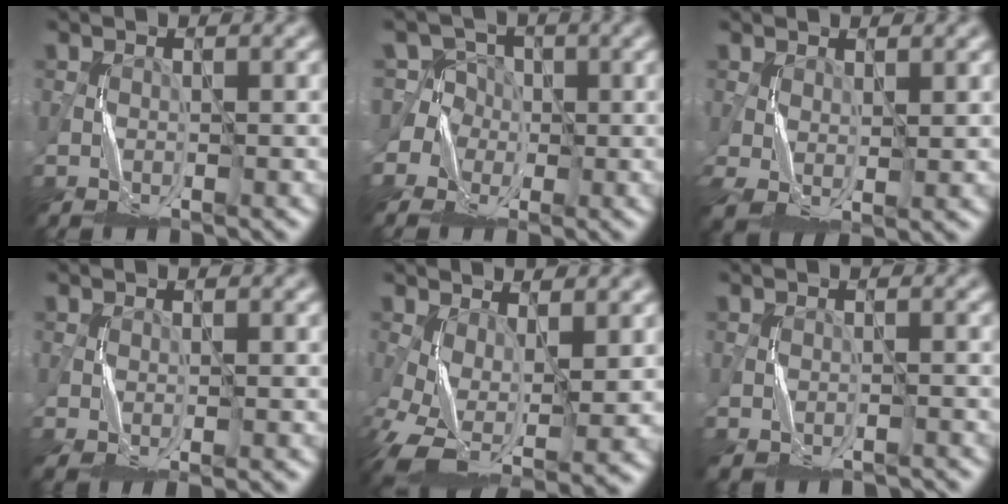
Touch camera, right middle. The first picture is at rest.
{"total": 4.0, "force": [0.8, 3.9, 0.0], "torque": [0.000, 0.013, -0.003]}
{"total": 3.1, "force": [0.4, 1.7, 2.5], "torque": [-0.070, 0.000, 0.010]}
{"total": 1.8, "force": [-0.4, 0.4, 1.7], "torque": [-0.038, -0.005, -0.005]}
{"total": 8.0, "force": [-1.9, 4.0, 6.6], "torque": [-0.145, -0.017, -0.032]}
{"total": 1.7, "force": [-1.2, 0.8, 1.0], "torque": [-0.020, -0.003, -0.019]}